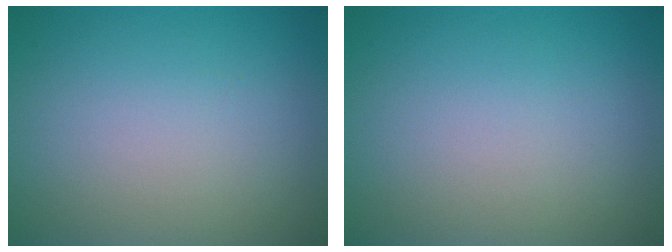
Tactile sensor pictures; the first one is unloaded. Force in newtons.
{"total": 0.0}